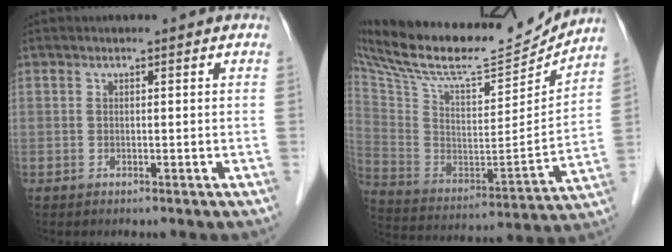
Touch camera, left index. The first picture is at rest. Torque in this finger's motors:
{"motor_torque": [0.43, -0.40, 0.36, 0.11]}